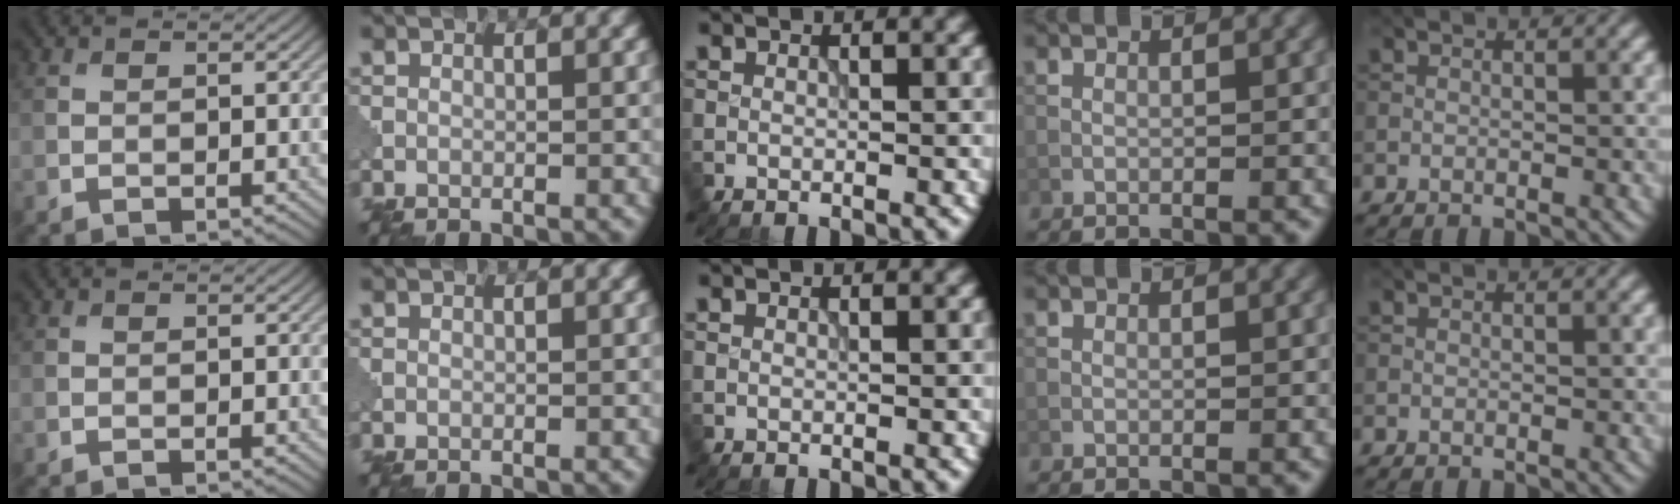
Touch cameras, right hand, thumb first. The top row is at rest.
{}